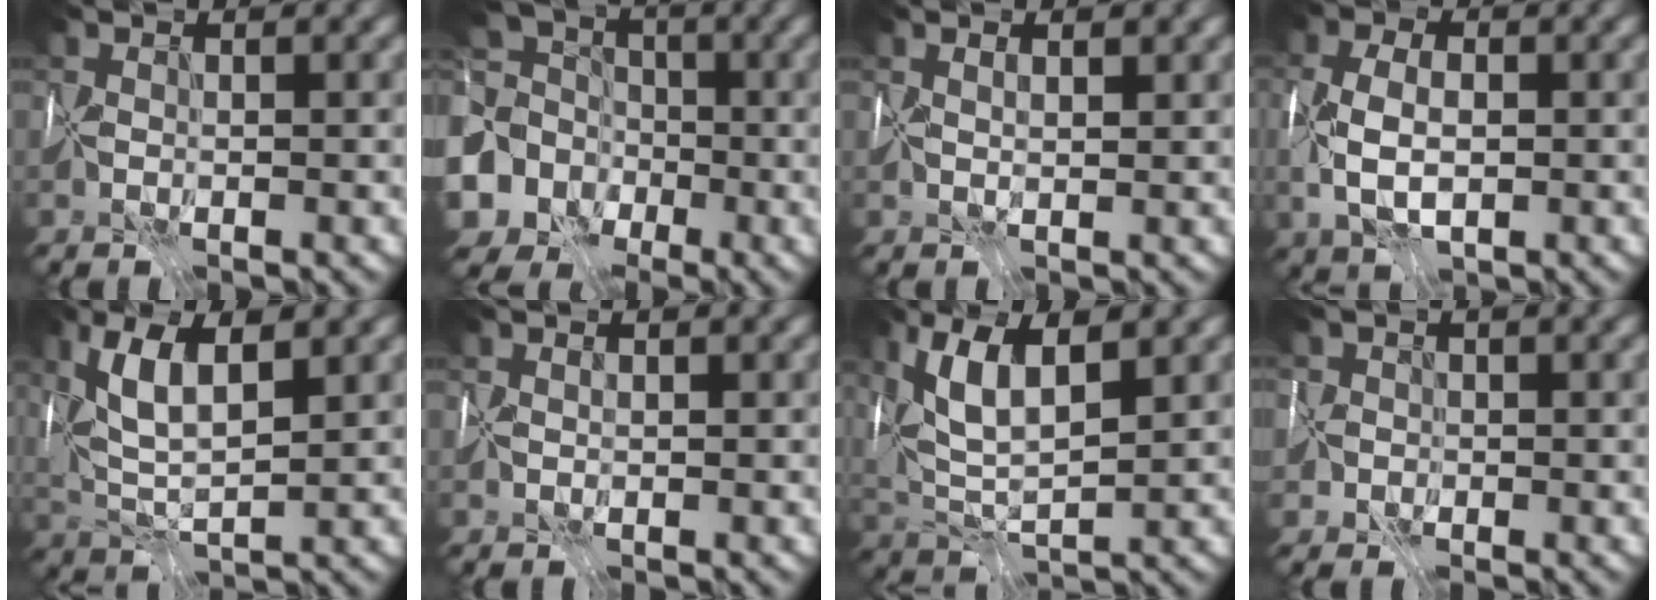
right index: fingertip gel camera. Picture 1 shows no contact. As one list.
[{"total": 12.6, "force": [-3.7, 10.6, 5.6], "torque": [-0.150, -0.010, -0.085]}, {"total": 1.4, "force": [0.9, 0.3, 1.1], "torque": [-0.011, -0.002, 0.012]}, {"total": 6.3, "force": [-0.6, 4.1, 4.8], "torque": [-0.101, 0.002, -0.007]}, {"total": 6.7, "force": [2.7, 2.6, 5.6], "torque": [-0.120, 0.007, 0.048]}, {"total": 0.0}, {"total": 7.8, "force": [3.3, 3.2, 6.3], "torque": [-0.139, 0.008, 0.058]}, {"total": 3.7, "force": [-0.4, 3.5, 1.3], "torque": [-0.016, 0.017, -0.036]}]